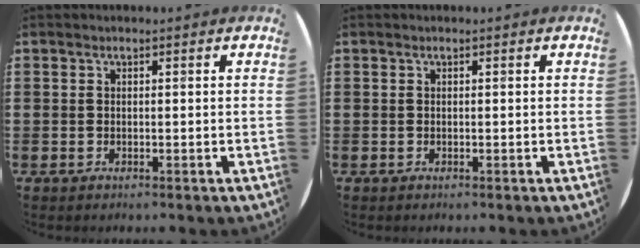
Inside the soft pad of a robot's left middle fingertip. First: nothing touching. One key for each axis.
{"total": 0.0}